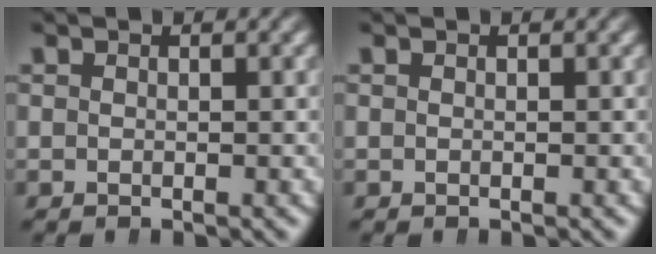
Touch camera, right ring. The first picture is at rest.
{"total": 0.0}